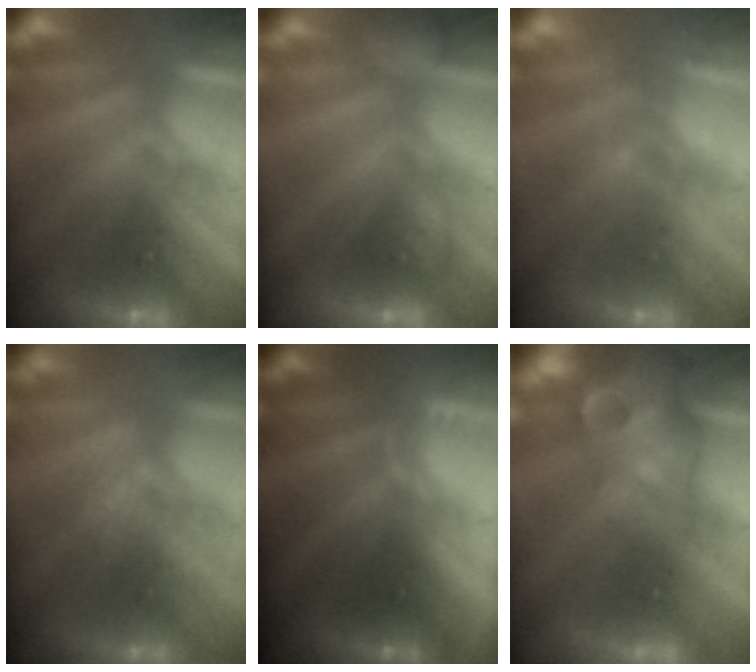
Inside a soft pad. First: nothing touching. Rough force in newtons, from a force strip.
{"total": 2.4}
{"total": 2.4}
{"total": 4.3}
{"total": 1.6}
{"total": 9.5}